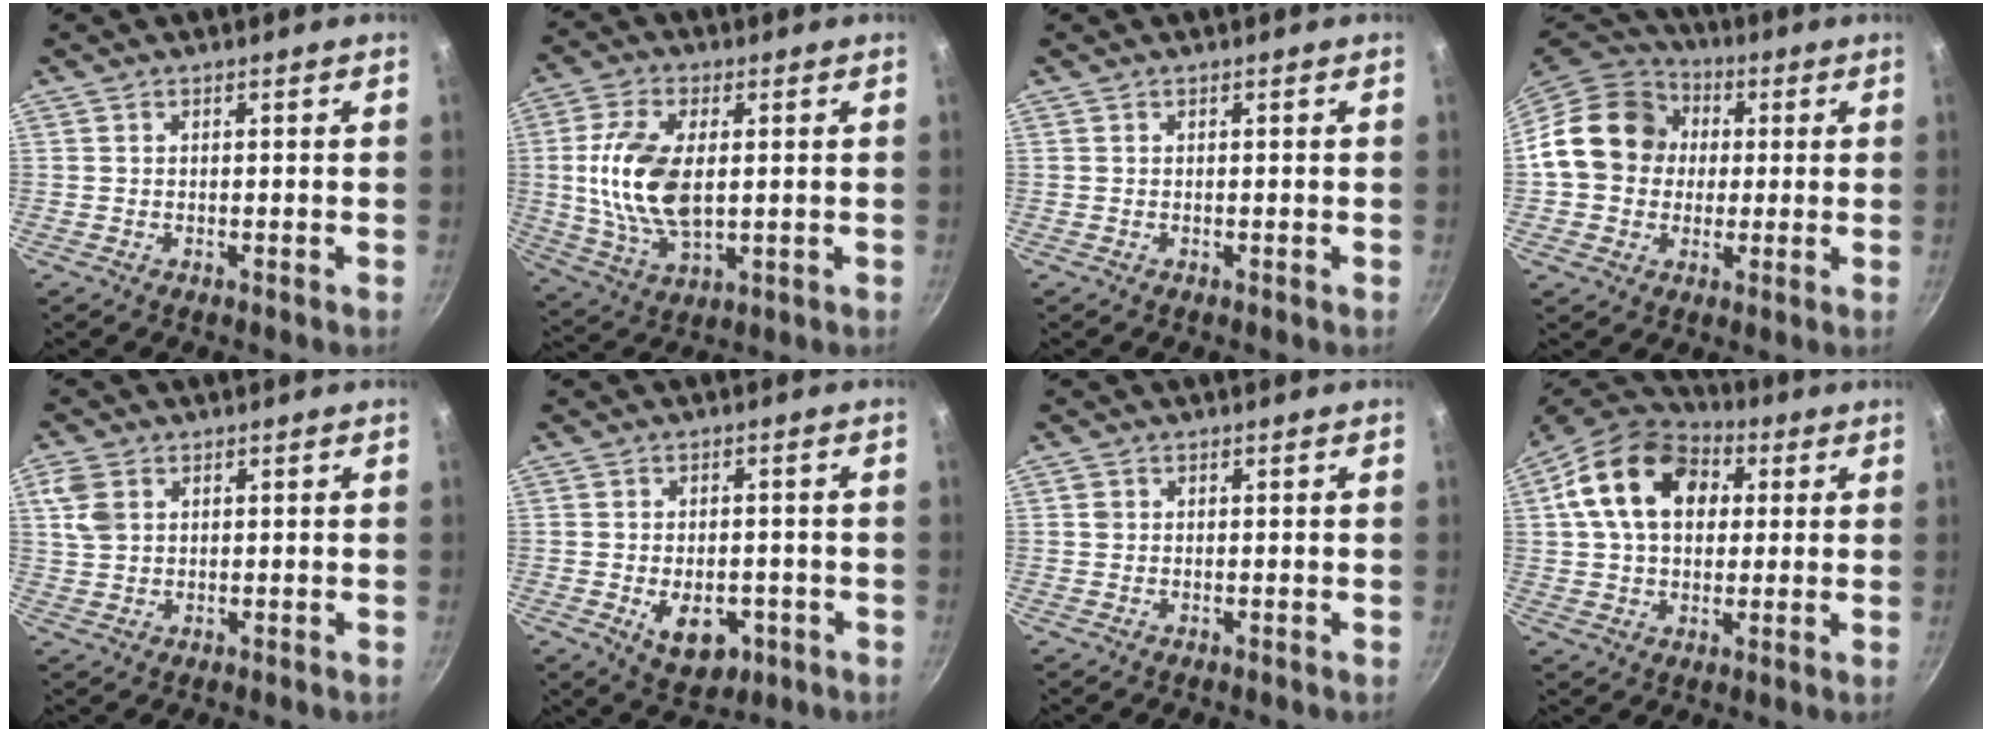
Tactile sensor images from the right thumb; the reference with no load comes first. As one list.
[{"total": 14.4, "force": [1.1, 7.8, 12.1], "torque": [-0.230, 0.000, 0.026]}, {"total": 0.0}, {"total": 16.3, "force": [1.7, 14.0, 8.2], "torque": [-0.117, 0.030, 0.013]}, {"total": 5.3, "force": [1.7, 3.9, 3.2], "torque": [-0.060, 0.001, 0.035]}, {"total": 8.5, "force": [-2.6, 5.5, 5.9], "torque": [-0.063, 0.003, -0.025]}, {"total": 1.1, "force": [0.2, 1.1, 0.4], "torque": [-0.005, 0.004, 0.003]}, {"total": 17.6, "force": [4.5, 12.6, 11.5], "torque": [-0.176, 0.018, 0.063]}]